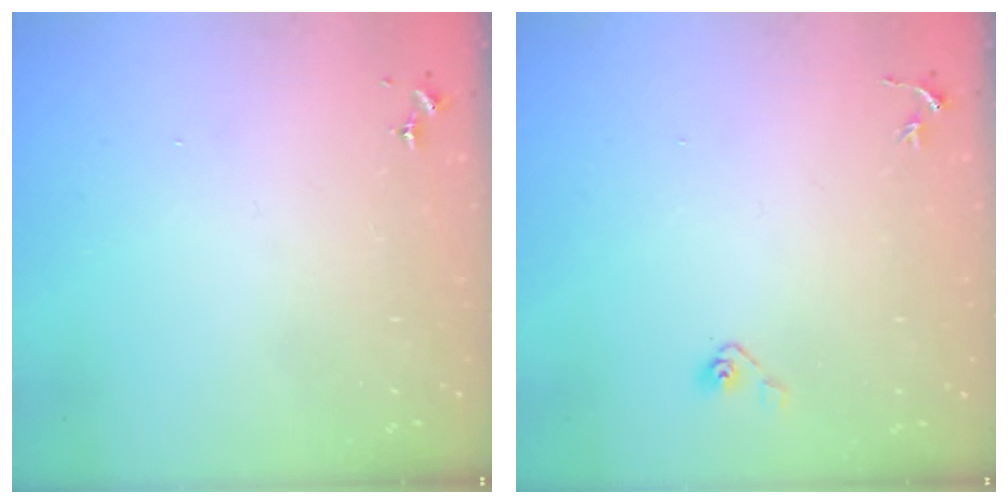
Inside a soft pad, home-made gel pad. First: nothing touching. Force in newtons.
{"total": 3.7, "press": 3.5, "slide": 1.4}